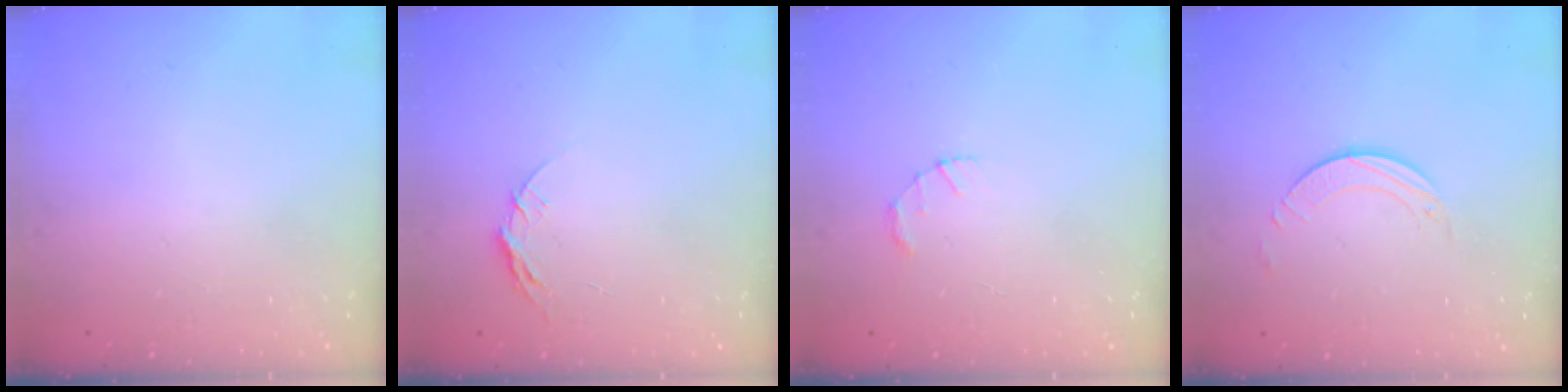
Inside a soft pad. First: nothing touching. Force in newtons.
{"total": 6.5, "press": 6.5, "slide": 0.6}
{"total": 1.5, "press": 1.5, "slide": 0.3}
{"total": 1.9, "press": 1.9, "slide": 0.1}